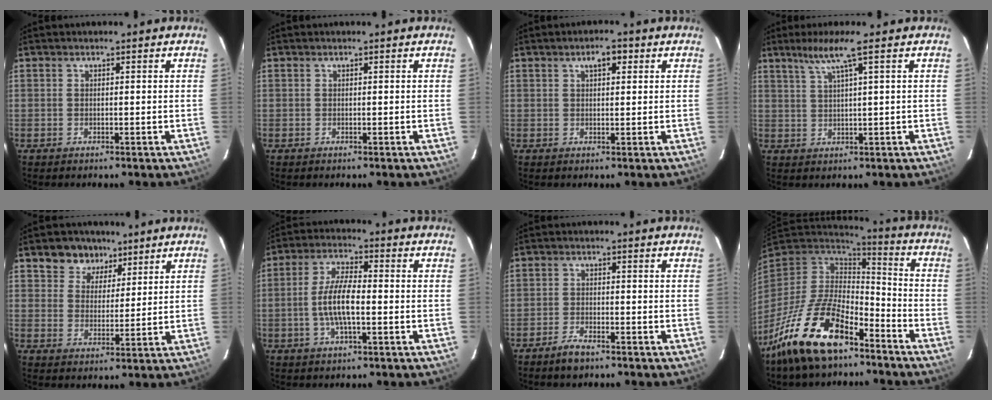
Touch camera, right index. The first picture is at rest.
{"total": 0.0}
{"total": 2.9, "force": [1.3, 1.3, 2.3], "torque": [-0.036, 0.011, 0.022]}
{"total": 4.9, "force": [2.9, -0.9, 3.9], "torque": [-0.068, 0.002, 0.057]}
{"total": 6.9, "force": [4.6, 4.9, 1.5], "torque": [-0.028, 0.016, 0.077]}
{"total": 8.2, "force": [-1.5, 2.2, 7.8], "torque": [-0.155, 0.006, -0.031]}
{"total": 3.7, "force": [-3.0, 1.2, 1.9], "torque": [-0.056, -0.002, -0.059]}
{"total": 20.4, "force": [-13.3, 8.4, 13.1], "torque": [-0.269, -0.024, -0.240]}